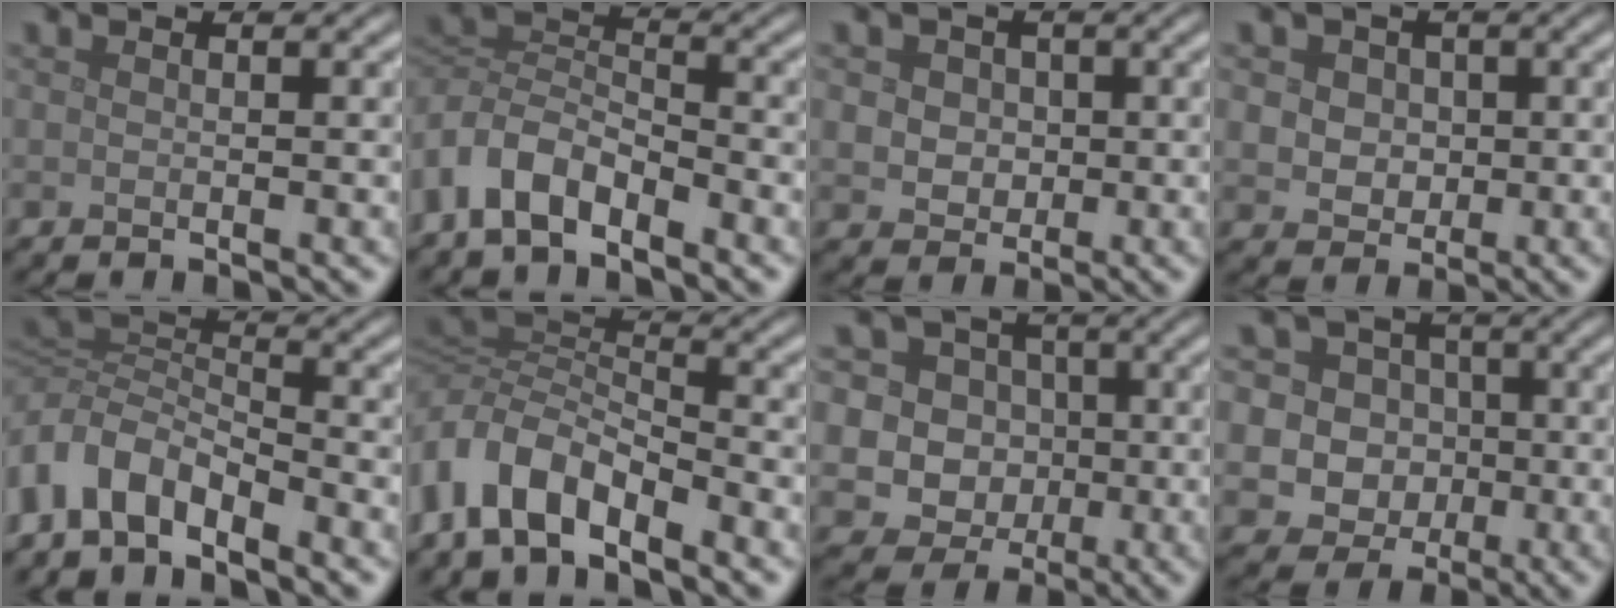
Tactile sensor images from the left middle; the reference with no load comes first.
{"total": 5.5, "force": [-3.2, 2.9, 3.4], "torque": [-0.063, 0.002, -0.075]}
{"total": 4.3, "force": [1.1, 3.7, 2.1], "torque": [-0.037, 0.015, 0.009]}
{"total": 4.9, "force": [1.3, 4.1, 2.4], "torque": [-0.044, 0.016, 0.013]}
{"total": 5.6, "force": [-3.2, 3.0, 3.5], "torque": [-0.068, 0.001, -0.076]}
{"total": 6.1, "force": [-3.5, 2.8, 4.2], "torque": [-0.080, 0.003, -0.082]}
{"total": 10.3, "force": [1.5, 9.5, 3.6], "torque": [-0.085, 0.034, 0.002]}
{"total": 8.6, "force": [0.8, 7.9, 3.4], "torque": [-0.067, 0.028, -0.014]}